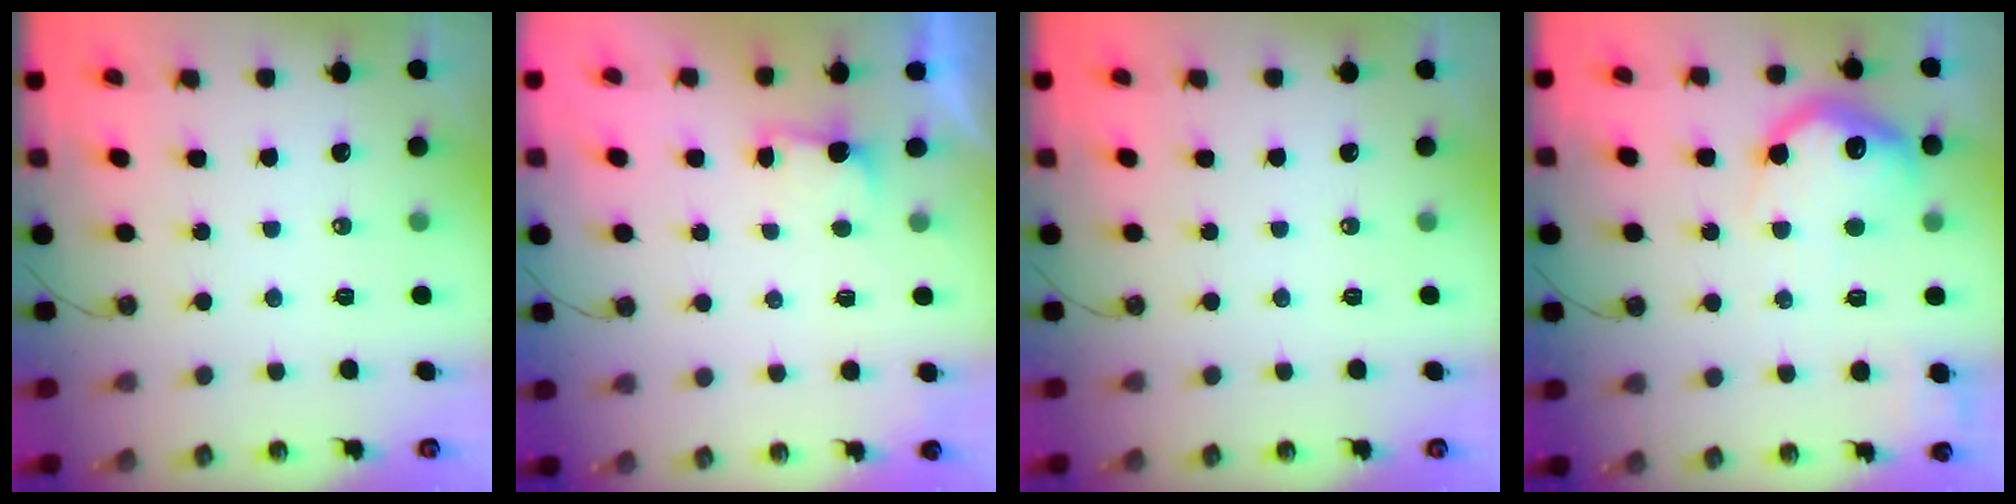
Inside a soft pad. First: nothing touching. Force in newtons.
{"total": 2.1, "press": 1.9, "slide": 0.8}
{"total": 0.0}
{"total": 18.1, "press": 18.1, "slide": 1.5}